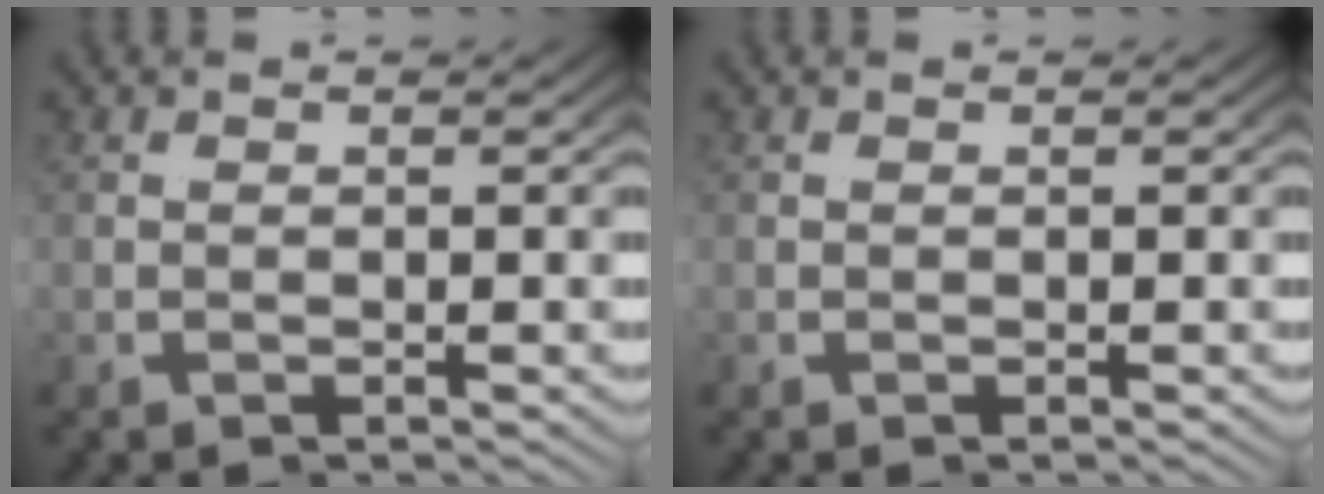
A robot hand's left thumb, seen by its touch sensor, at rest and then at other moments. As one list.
[{"total": 0.0}]